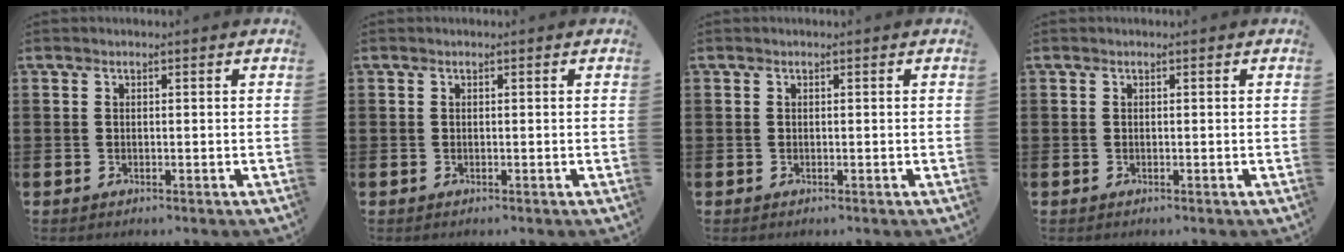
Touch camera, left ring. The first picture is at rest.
{"total": 0.0}
{"total": 0.0}
{"total": 0.0}